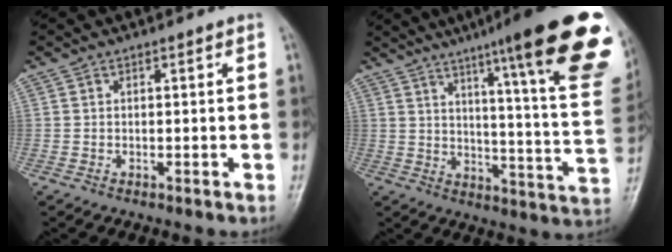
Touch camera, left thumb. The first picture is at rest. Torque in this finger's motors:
{"motor_torque": [2.99, 1.88, 1.94, -0.83, 0.31]}